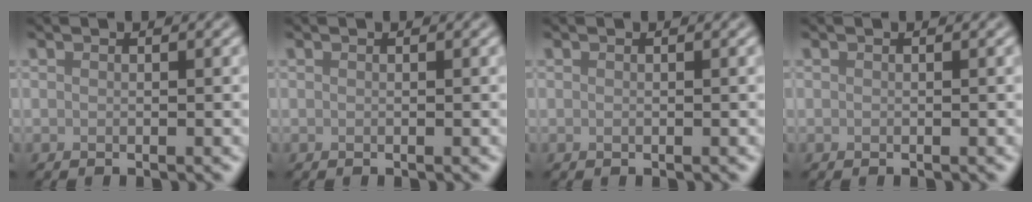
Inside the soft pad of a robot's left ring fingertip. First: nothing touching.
{"total": 0.0}
{"total": 0.0}
{"total": 0.0}